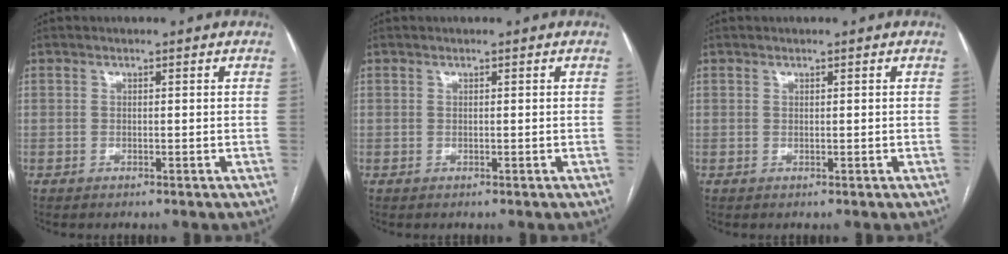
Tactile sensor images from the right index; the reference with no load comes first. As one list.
[{"total": 0.0}, {"total": 0.0}]